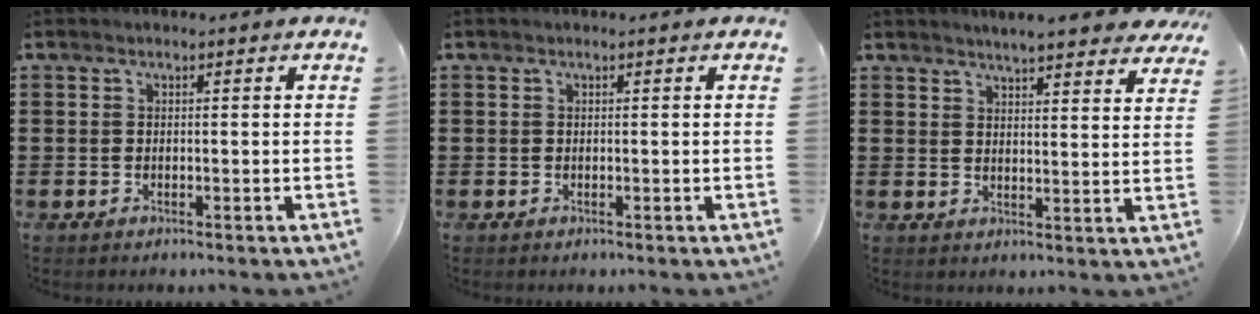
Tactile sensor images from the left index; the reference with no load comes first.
{"total": 0.0}
{"total": 4.7, "force": [4.6, -0.2, 1.3], "torque": [-0.034, -0.022, 0.080]}